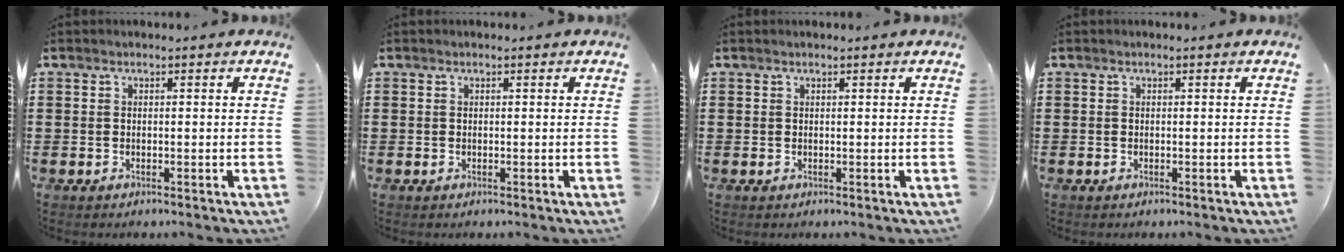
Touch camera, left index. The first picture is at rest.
{"total": 0.0}
{"total": 0.0}
{"total": 0.0}